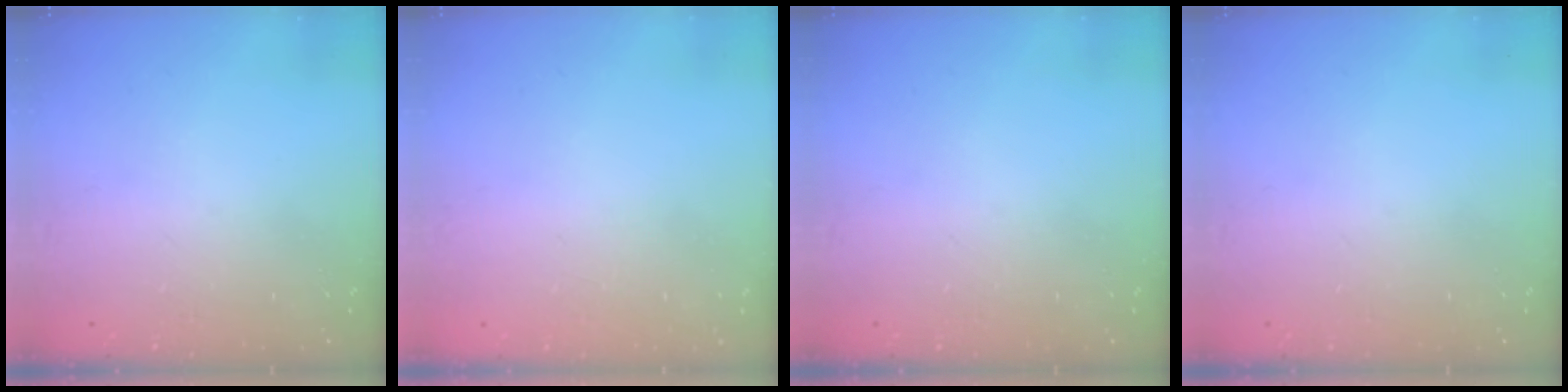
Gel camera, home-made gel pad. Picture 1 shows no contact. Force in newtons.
{"total": 1.9, "press": 1.9, "slide": 0.1}
{"total": 0.0}
{"total": 0.0}